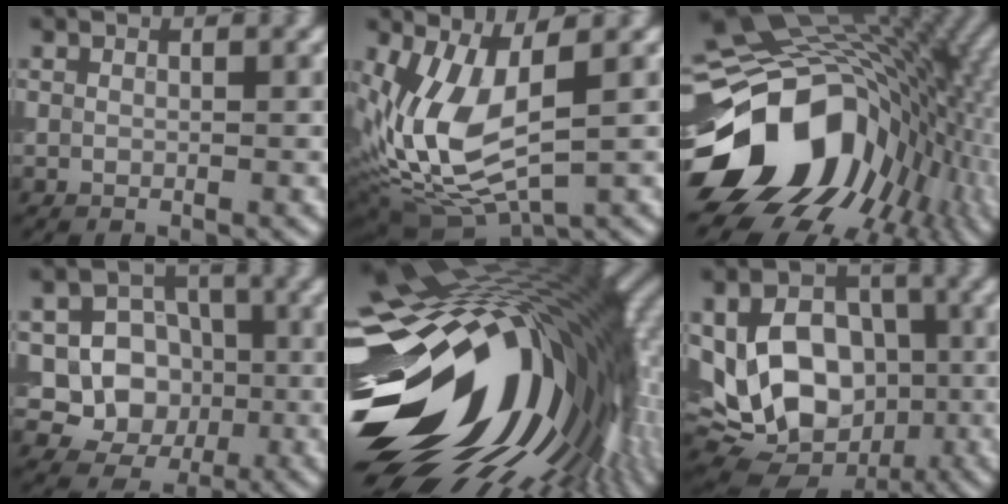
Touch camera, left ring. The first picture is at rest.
{"total": 9.1, "force": [0.5, 4.1, 8.1], "torque": [-0.192, -0.016, 0.010]}
{"total": 17.5, "force": [-4.0, 12.7, 11.4], "torque": [-0.178, -0.014, -0.063]}
{"total": 9.2, "force": [-0.9, 8.5, 3.6], "torque": [-0.062, 0.012, -0.037]}
{"total": 21.0, "force": [-0.9, 11.7, 17.4], "torque": [-0.288, -0.053, -0.015]}
{"total": 12.8, "force": [-1.3, 9.8, 8.1], "torque": [-0.127, -0.005, -0.027]}